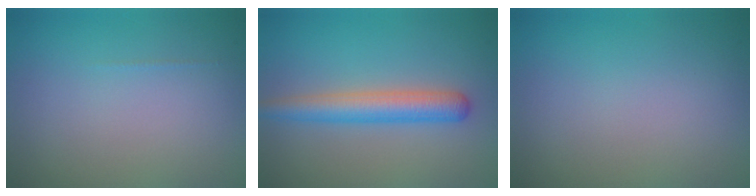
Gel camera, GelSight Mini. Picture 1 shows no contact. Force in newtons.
{"total": 3.9, "press": 3.9, "slide": 0.1}
{"total": 0.0}